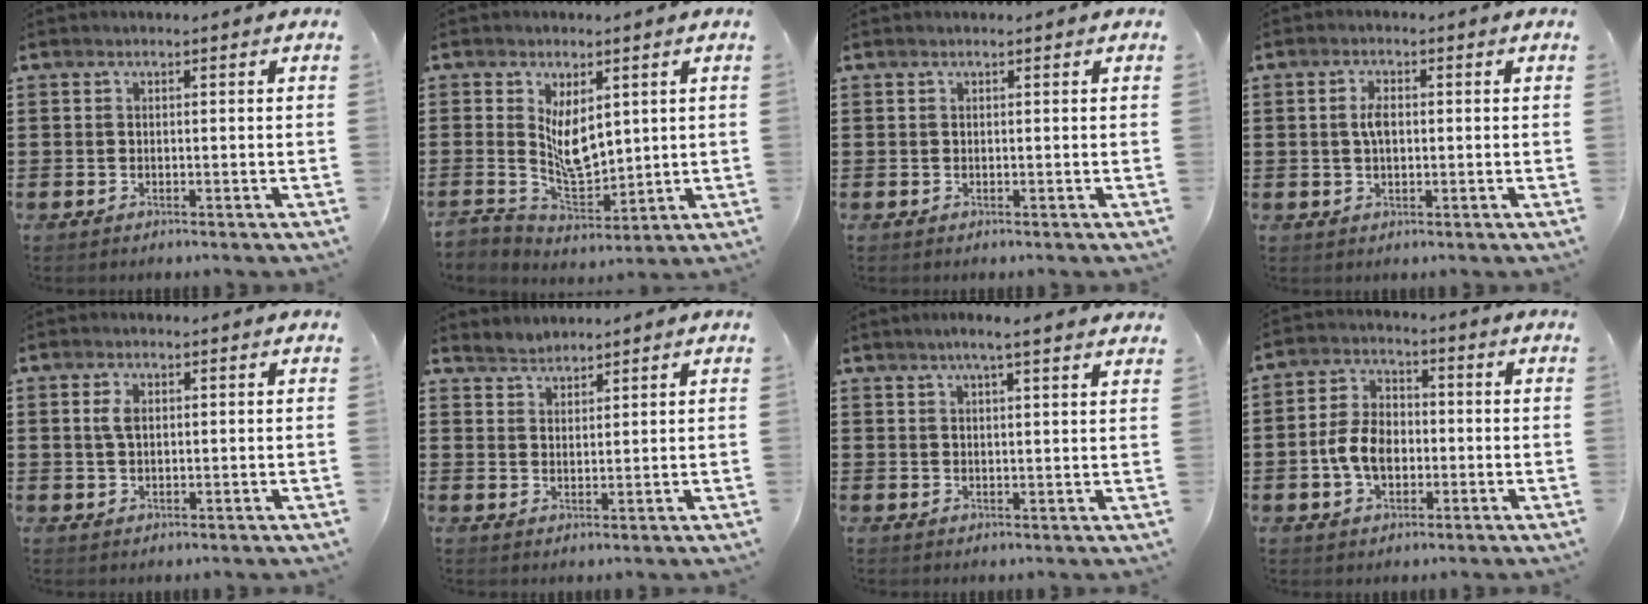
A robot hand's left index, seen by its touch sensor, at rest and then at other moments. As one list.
[{"total": 6.4, "force": [1.7, 4.2, 4.5], "torque": [-0.079, 0.000, 0.031]}, {"total": 0.0}, {"total": 3.2, "force": [0.4, 1.3, 2.9], "torque": [-0.060, 0.006, 0.005]}, {"total": 2.6, "force": [0.7, 1.3, 2.1], "torque": [-0.047, 0.008, 0.011]}, {"total": 2.3, "force": [2.2, 0.3, -0.6], "torque": [0.003, -0.002, 0.044]}, {"total": 3.3, "force": [2.8, -0.2, 1.7], "torque": [-0.042, -0.001, 0.049]}, {"total": 7.0, "force": [-1.4, 4.7, 5.1], "torque": [-0.120, 0.005, -0.033]}]